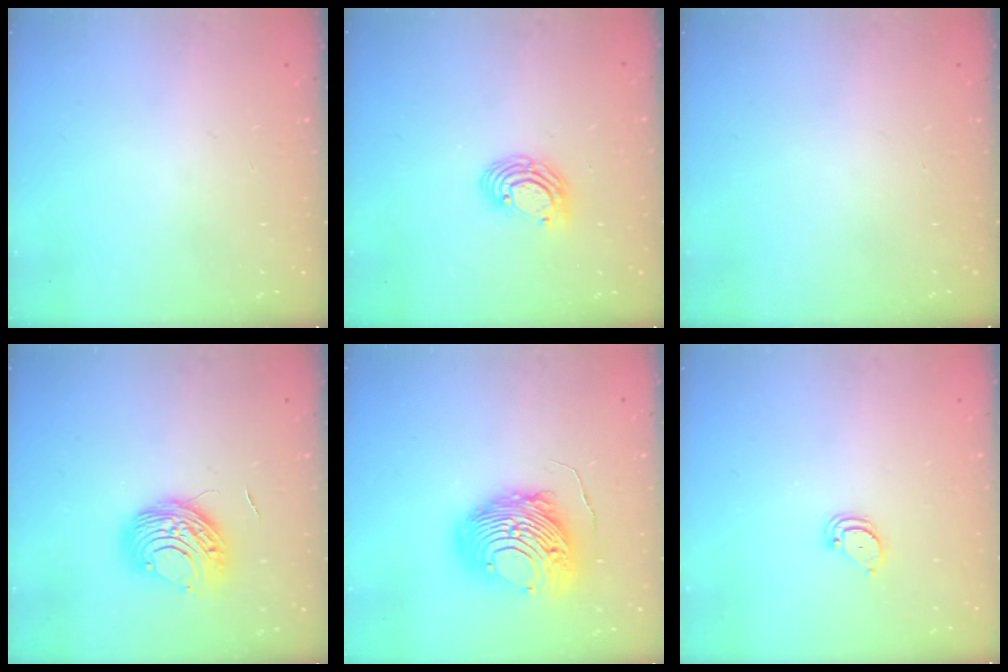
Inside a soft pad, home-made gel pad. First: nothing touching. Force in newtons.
{"total": 7.0, "press": 6.9, "slide": 0.8}
{"total": 0.0}
{"total": 9.1, "press": 9.1, "slide": 0.5}
{"total": 14.7, "press": 14.6, "slide": 1.4}
{"total": 2.1, "press": 2.1, "slide": 0.1}